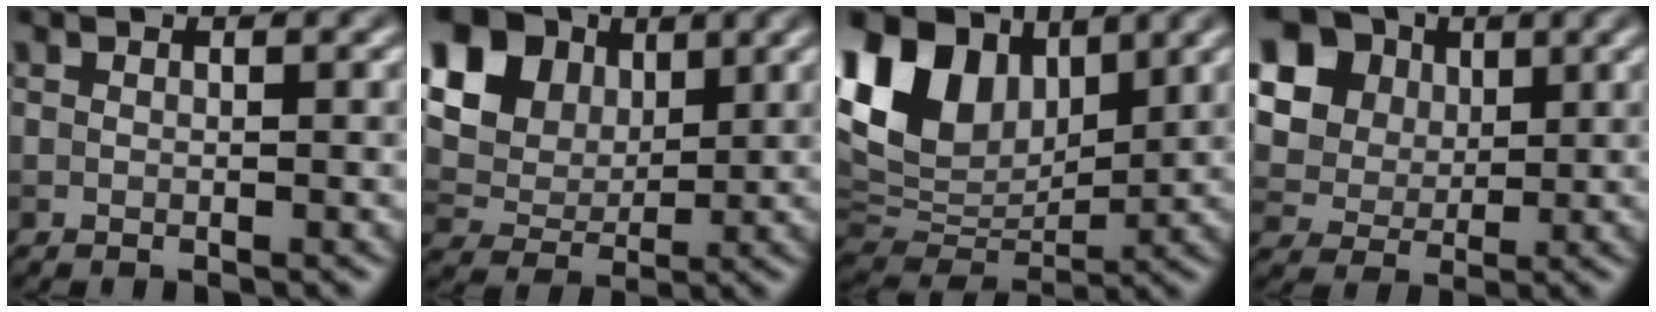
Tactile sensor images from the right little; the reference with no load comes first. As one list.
[{"total": 13.5, "force": [5.6, 10.2, 6.9], "torque": [-0.157, 0.030, 0.101]}, {"total": 12.6, "force": [5.6, 8.3, 7.6], "torque": [-0.181, 0.021, 0.104]}, {"total": 14.3, "force": [5.6, 11.7, 6.1], "torque": [-0.163, 0.022, 0.097]}]